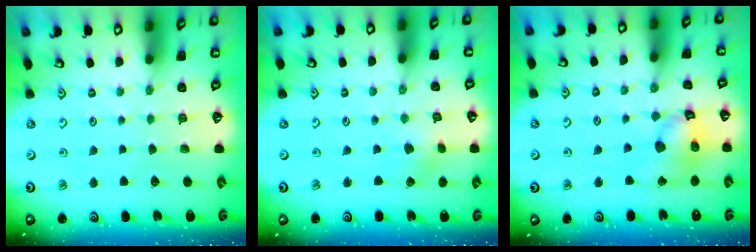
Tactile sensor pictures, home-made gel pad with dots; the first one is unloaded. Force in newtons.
{"total": 2.1, "press": 2.0, "slide": 0.3}
{"total": 14.0, "press": 13.9, "slide": 1.7}